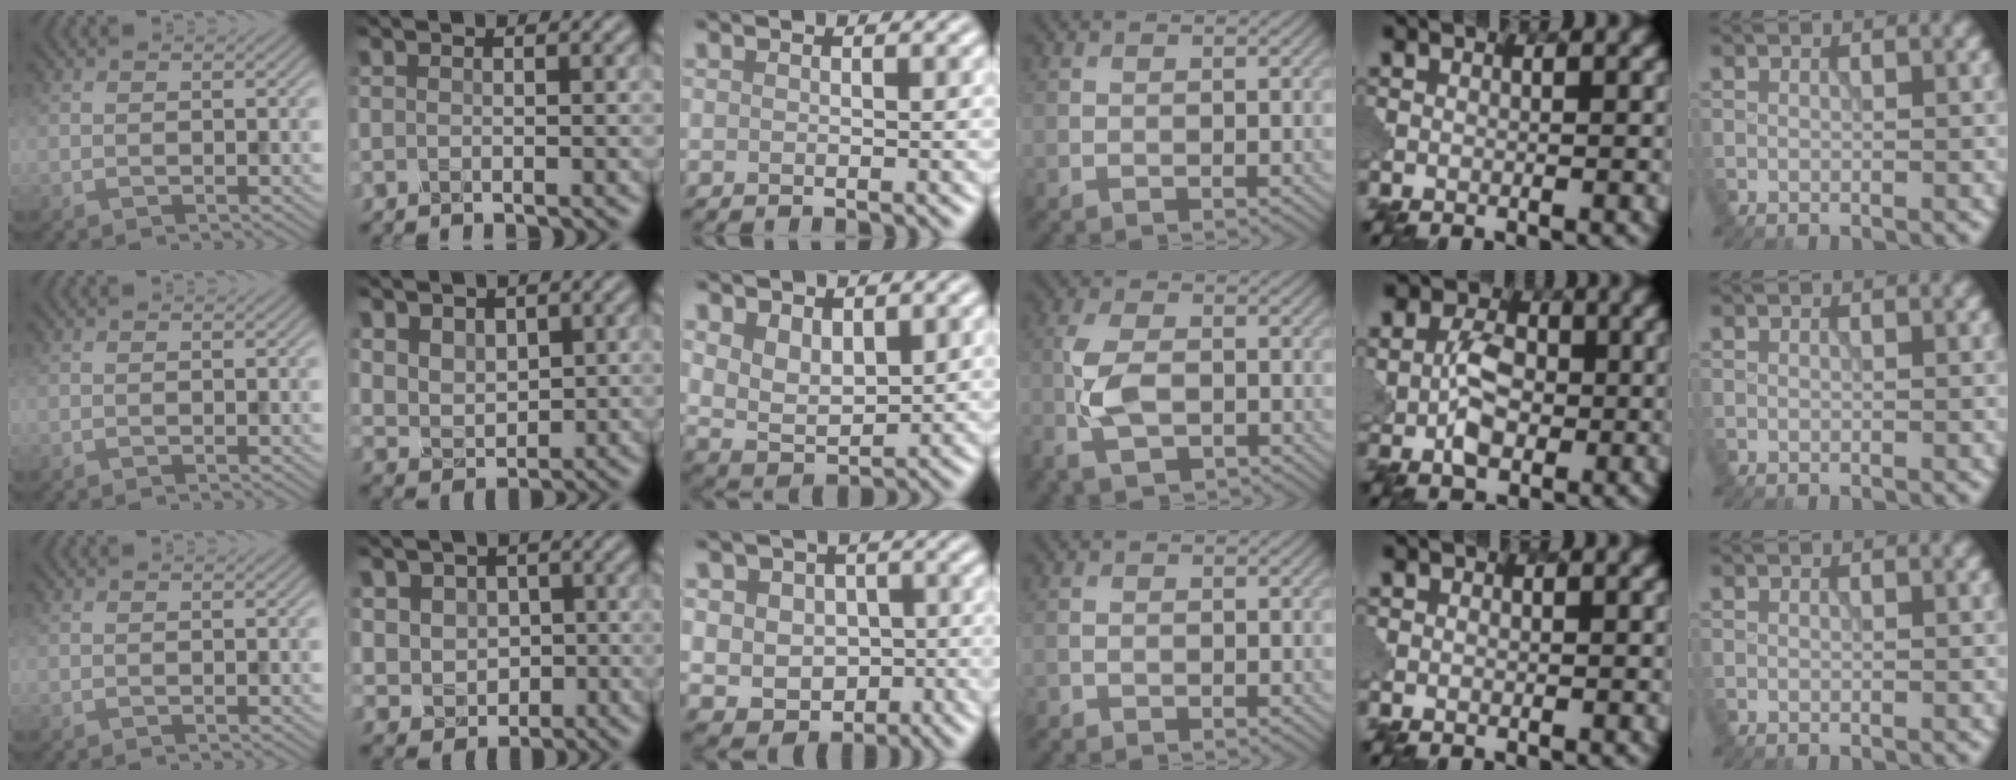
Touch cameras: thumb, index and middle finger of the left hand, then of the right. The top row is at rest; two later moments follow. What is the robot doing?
{"motion": "insert", "object": "pin"}